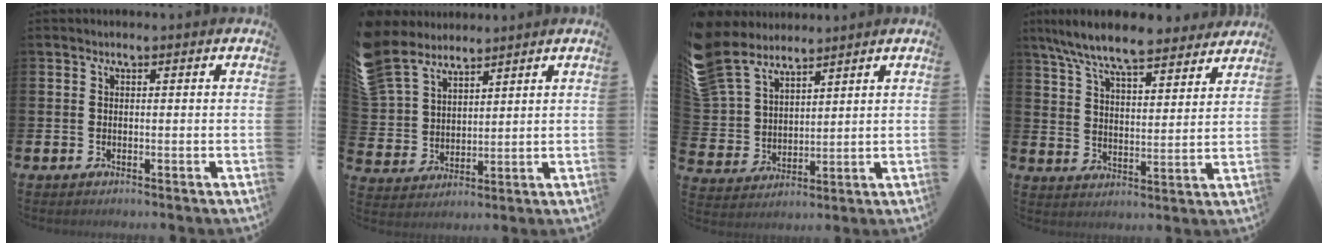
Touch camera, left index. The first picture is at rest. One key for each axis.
{"total": 7.6, "fx": 6.6, "fy": 3.5, "fz": 1.0, "tx": -0.061, "ty": -0.029, "tz": 0.128}
{"total": 8.2, "fx": 7.1, "fy": 3.8, "fz": 1.4, "tx": -0.071, "ty": -0.035, "tz": 0.136}
{"total": 9.2, "fx": 8.5, "fy": 1.1, "fz": 3.3, "tx": -0.102, "ty": -0.043, "tz": 0.152}